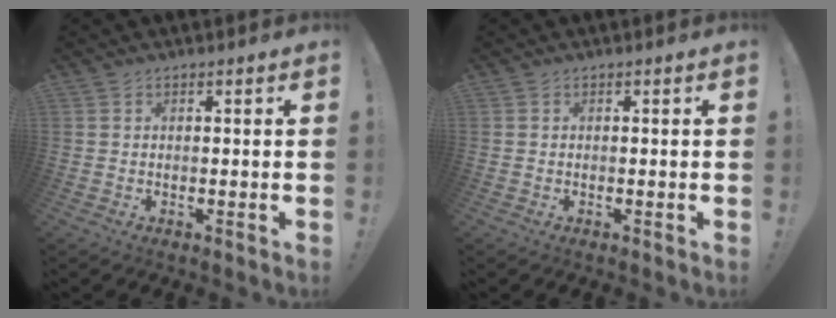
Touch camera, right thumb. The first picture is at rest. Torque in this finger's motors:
{"motor_torque": [-0.05, -0.10, -0.14, 0.05, -0.03]}